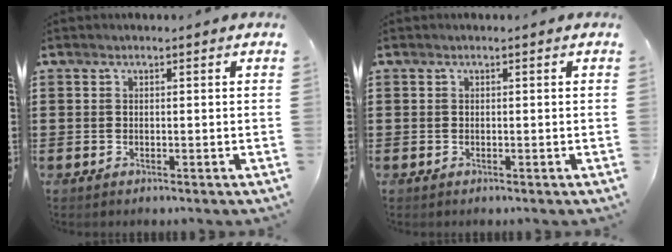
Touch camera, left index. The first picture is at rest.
{"total": 0.0}